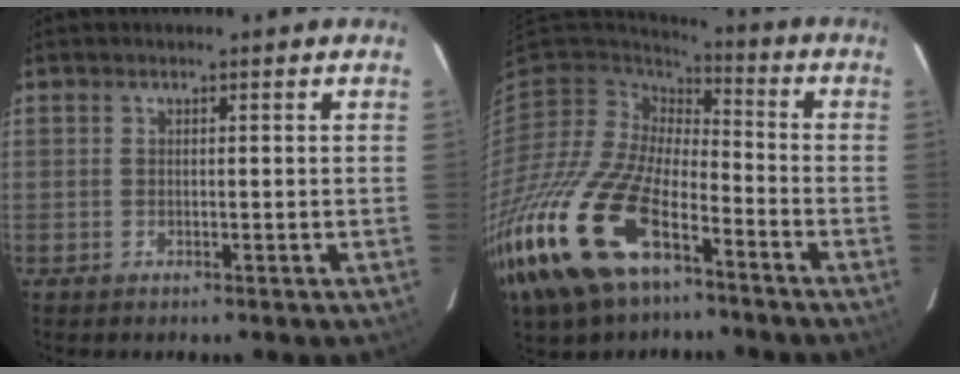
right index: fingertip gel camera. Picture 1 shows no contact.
{"total": 24.5, "force": [-13.5, 12.0, 16.6], "torque": [-0.378, -0.044, -0.253]}